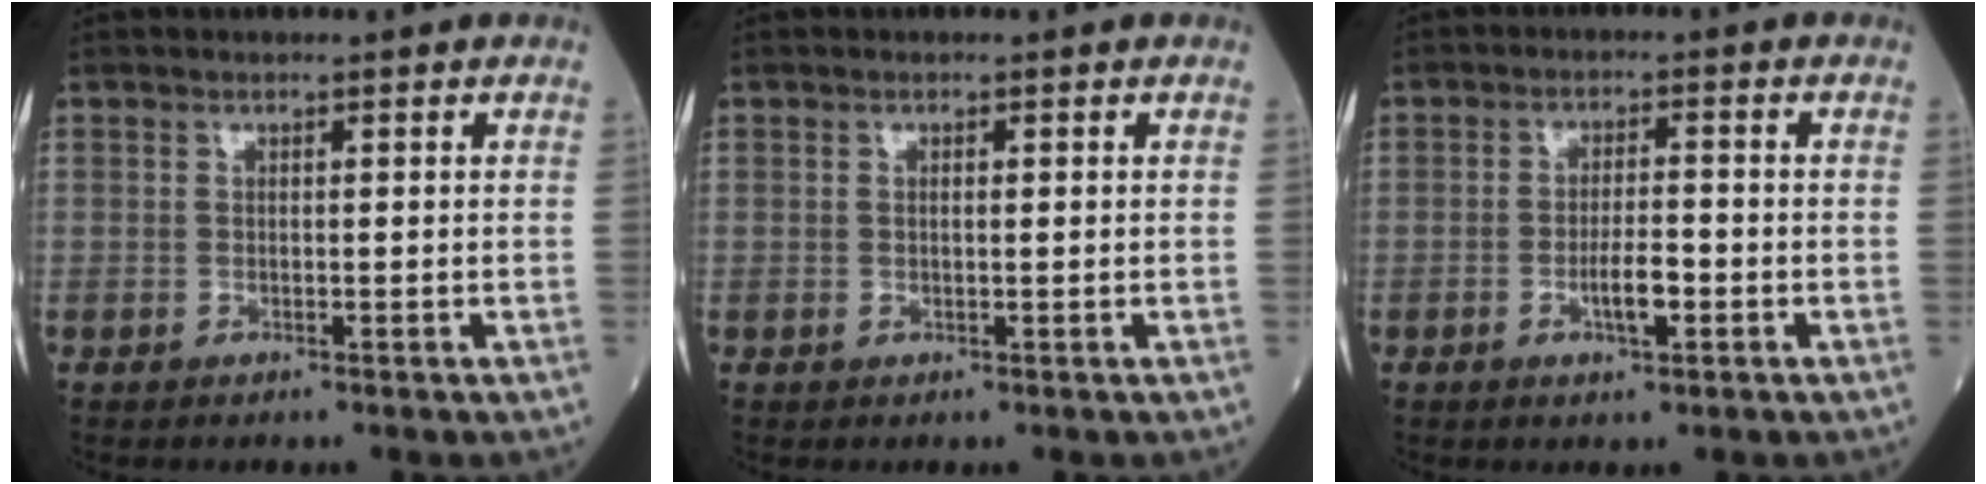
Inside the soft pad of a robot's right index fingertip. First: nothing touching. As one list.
[{"total": 0.6, "force": [0.1, 0.2, 0.6], "torque": [-0.013, 0.001, 0.002]}, {"total": 4.2, "force": [-1.6, 0.9, 3.8], "torque": [-0.066, 0.001, -0.028]}]